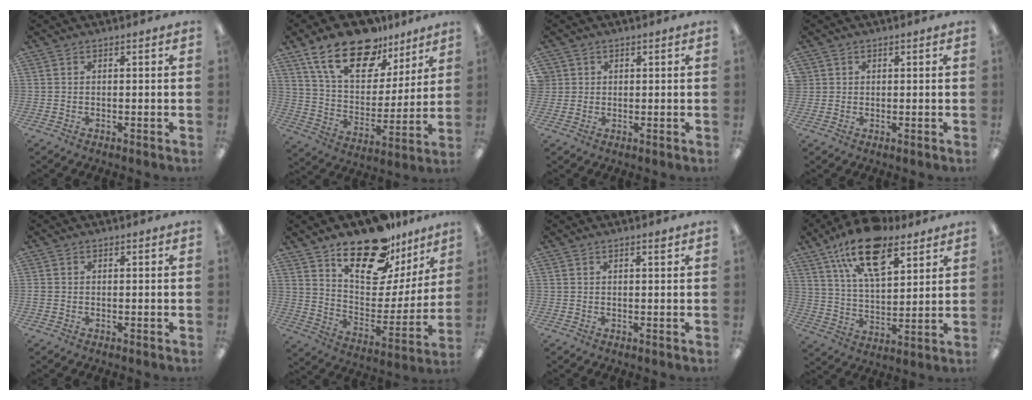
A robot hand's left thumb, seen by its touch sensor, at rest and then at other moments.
{"total": 20.2, "force": [13.5, 10.3, 10.9], "torque": [-0.193, -0.069, 0.240]}
{"total": 2.1, "force": [0.6, 2.0, -0.5], "torque": [0.010, -0.001, 0.009]}
{"total": 1.4, "force": [0.4, 1.3, -0.4], "torque": [0.015, -0.002, 0.005]}
{"total": 0.6, "force": [-0.3, 0.6, 0.1], "torque": [0.001, 0.001, -0.006]}
{"total": 21.2, "force": [16.2, 9.3, 10.1], "torque": [-0.152, -0.113, 0.279]}
{"total": 1.0, "force": [0.6, 0.2, 0.7], "torque": [-0.007, -0.003, 0.009]}
{"total": 17.8, "force": [11.1, 8.2, 11.2], "torque": [-0.187, -0.046, 0.192]}